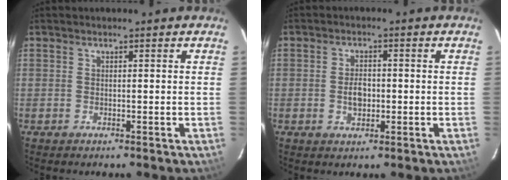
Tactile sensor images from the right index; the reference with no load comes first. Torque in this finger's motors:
{"motor_torque": [0.38, -0.14, 0.13, 0.02]}